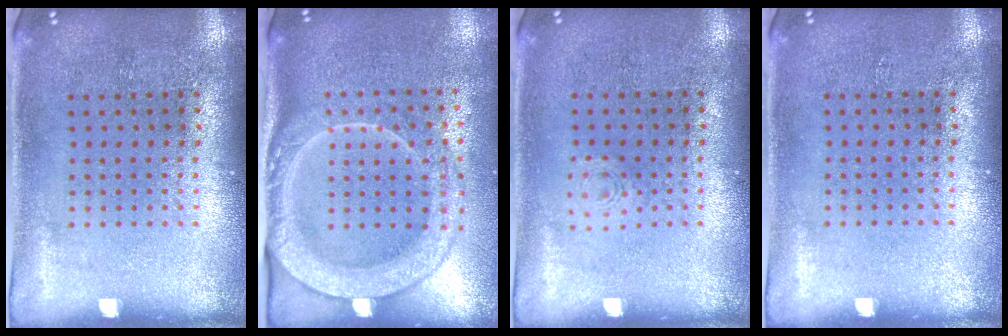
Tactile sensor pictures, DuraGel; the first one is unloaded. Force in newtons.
{"total": 2.4, "press": 2.1, "slide": 1.2}
{"total": 0.7, "press": 0.7, "slide": 0.1}
{"total": 0.0}